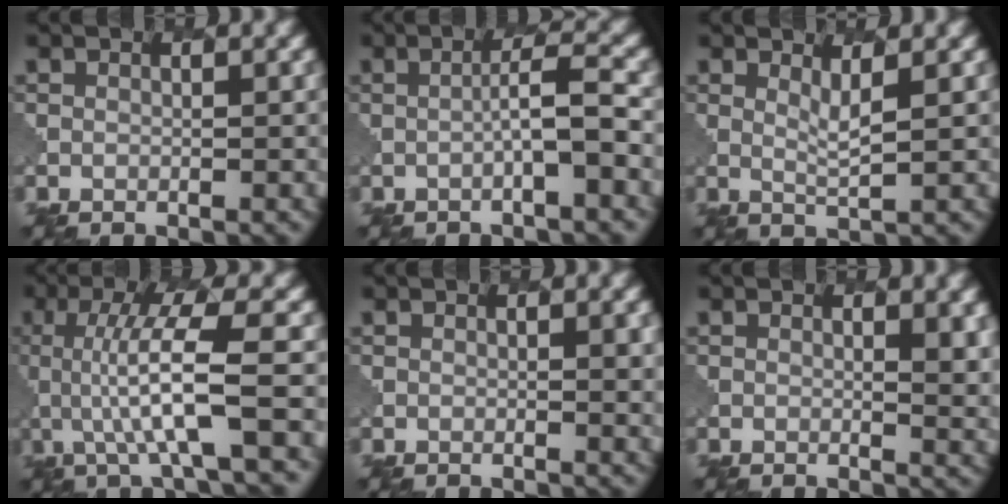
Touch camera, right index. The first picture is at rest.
{"total": 2.8, "force": [-0.5, 0.1, 2.8], "torque": [-0.047, 0.013, -0.017]}
{"total": 1.5, "force": [1.1, 0.1, 1.1], "torque": [-0.027, -0.008, 0.019]}
{"total": 6.5, "force": [-0.4, 1.2, 6.4], "torque": [-0.122, 0.006, -0.006]}
{"total": 1.9, "force": [0.5, 0.5, 1.8], "torque": [-0.021, 0.000, 0.008]}
{"total": 3.2, "force": [0.9, 0.9, 2.9], "torque": [-0.035, -0.001, 0.015]}